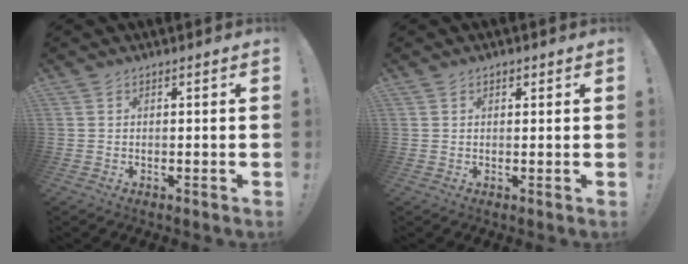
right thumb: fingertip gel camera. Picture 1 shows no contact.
{"total": 1.0, "force": [0.6, 0.7, 0.4], "torque": [-0.006, 0.000, 0.010]}